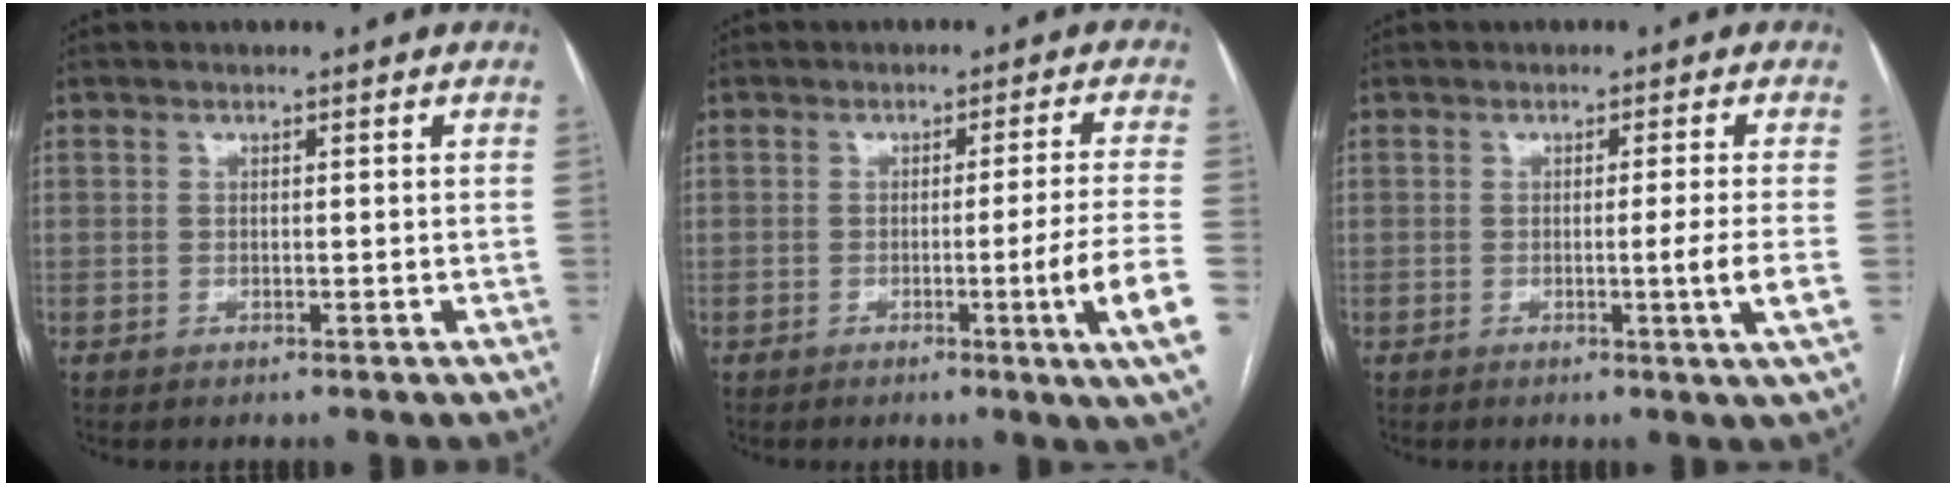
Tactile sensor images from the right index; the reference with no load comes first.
{"total": 8.6, "force": [-2.9, -2.3, 7.8], "torque": [-0.096, -0.021, -0.043]}
{"total": 4.2, "force": [-0.8, -1.5, 3.9], "torque": [-0.058, -0.009, -0.012]}